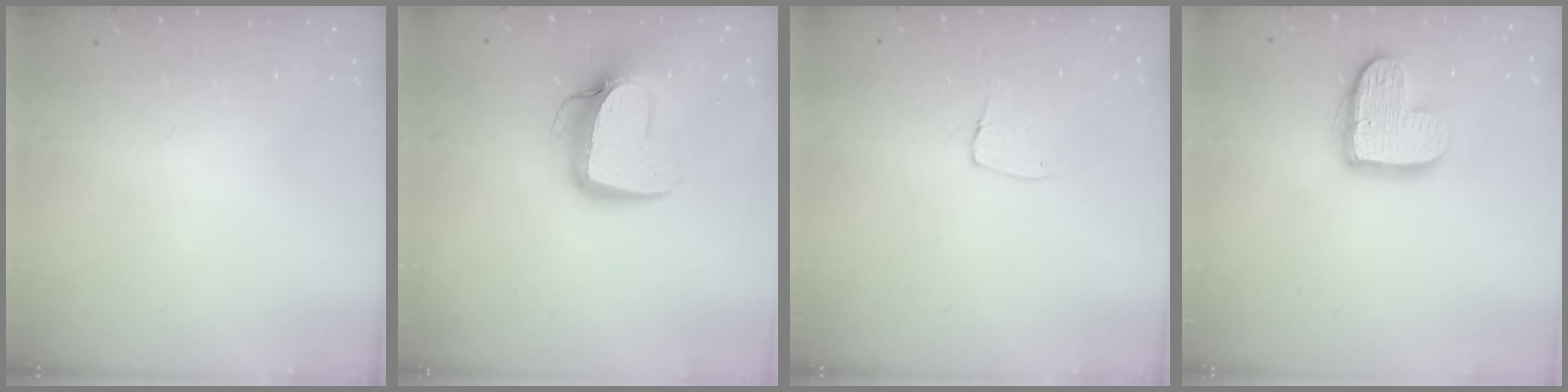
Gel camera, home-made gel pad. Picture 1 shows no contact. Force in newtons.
{"total": 13.0, "press": 12.9, "slide": 1.4}
{"total": 4.6, "press": 4.6, "slide": 0.3}
{"total": 13.0, "press": 13.0, "slide": 0.8}